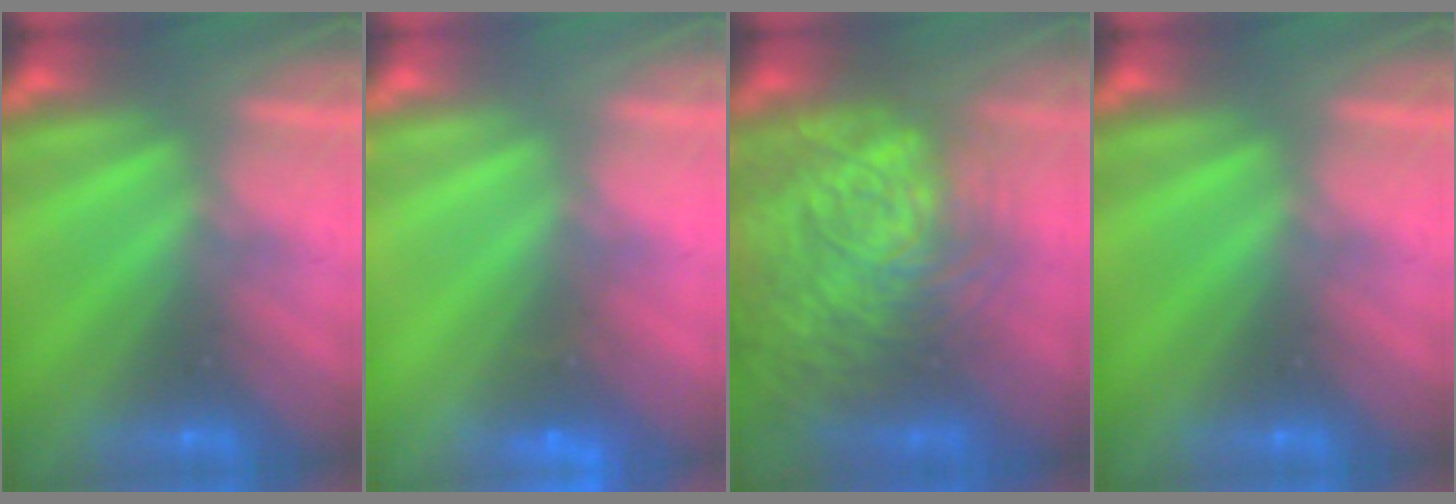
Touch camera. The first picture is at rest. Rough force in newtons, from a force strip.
{"total": 4.9}
{"total": 7.6}
{"total": 0.0}